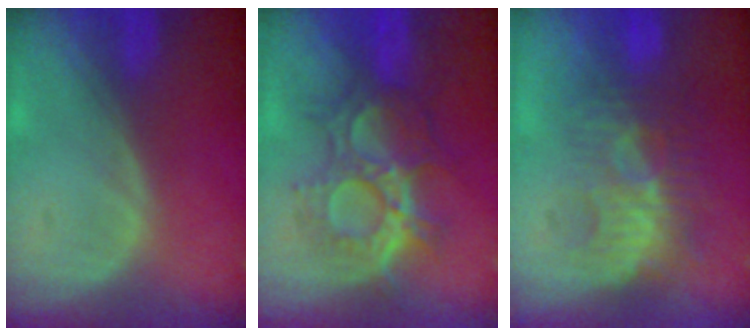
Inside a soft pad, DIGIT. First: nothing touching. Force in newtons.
{"total": 8.9, "press": 8.9, "slide": 0.3}
{"total": 8.6, "press": 8.1, "slide": 2.9}